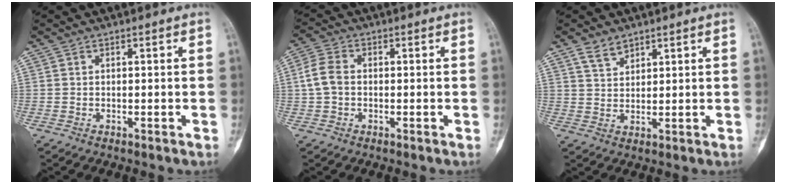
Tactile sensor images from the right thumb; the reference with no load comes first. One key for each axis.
{"total": 4.9, "fx": 0.0, "fy": 3.6, "fz": 3.4, "tx": -0.074, "ty": 0.016, "tz": -0.005}
{"total": 3.6, "fx": 2.7, "fy": 1.9, "fz": 1.2, "tx": -0.011, "ty": -0.017, "tz": 0.056}